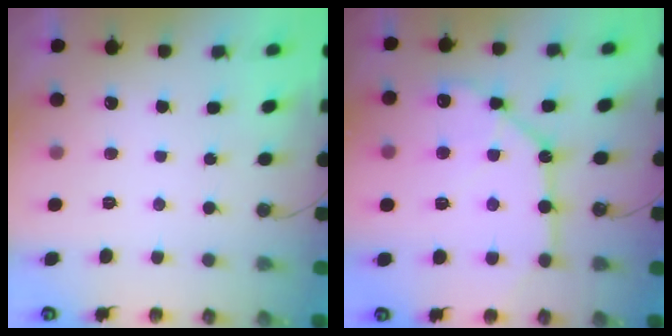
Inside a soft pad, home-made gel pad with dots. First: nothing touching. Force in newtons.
{"total": 14.1, "press": 14.0, "slide": 1.8}